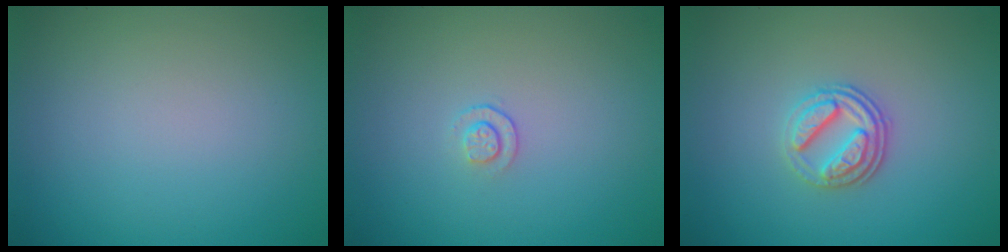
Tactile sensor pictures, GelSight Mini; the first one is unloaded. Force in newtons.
{"total": 0.9, "press": 0.6, "slide": 0.7}
{"total": 3.4, "press": 2.7, "slide": 2.0}